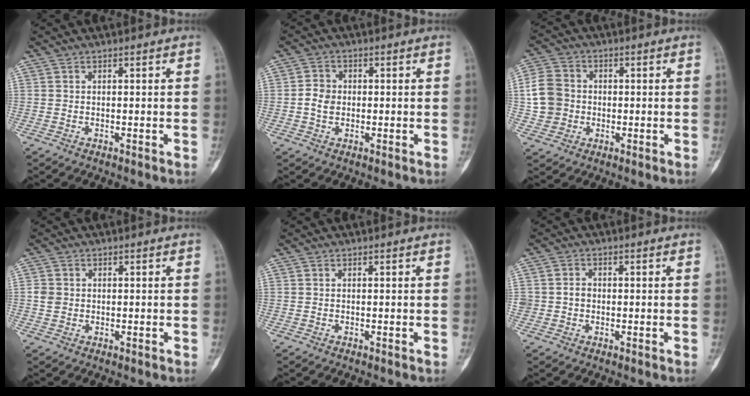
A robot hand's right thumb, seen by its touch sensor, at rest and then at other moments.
{"total": 3.5, "force": [-0.4, 3.0, 1.8], "torque": [-0.023, 0.009, -0.012]}
{"total": 8.4, "force": [-0.2, 7.6, 3.6], "torque": [-0.052, 0.015, -0.011]}
{"total": 2.1, "force": [0.1, 2.0, 0.8], "torque": [-0.005, 0.004, 0.001]}
{"total": 0.0}
{"total": 2.1, "force": [-0.3, 1.9, 0.8], "torque": [0.000, 0.007, -0.008]}